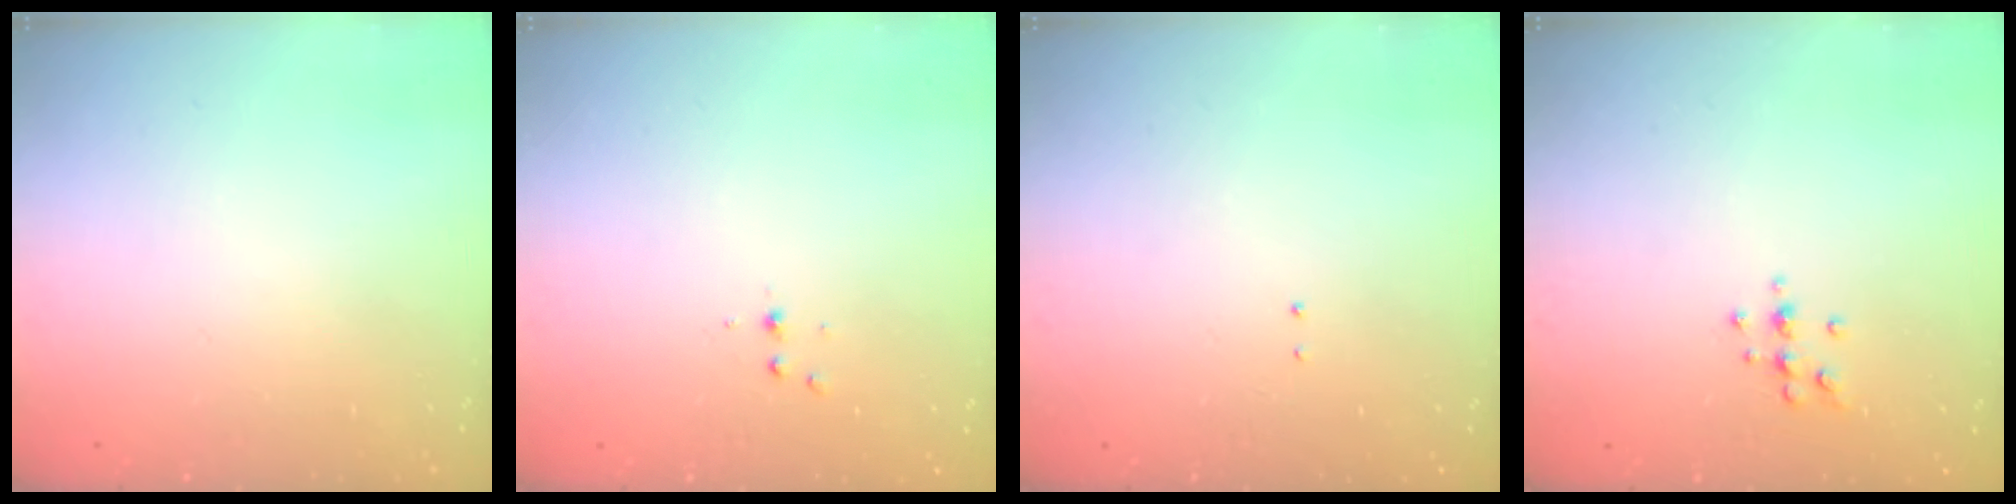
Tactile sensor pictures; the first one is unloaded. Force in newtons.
{"total": 3.2, "press": 3.1, "slide": 0.4}
{"total": 1.3, "press": 1.2, "slide": 0.6}
{"total": 4.9, "press": 4.8, "slide": 0.7}